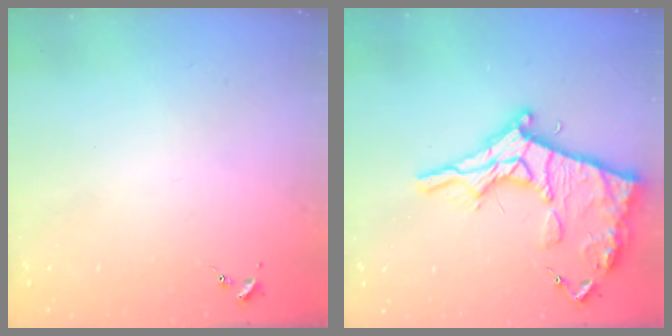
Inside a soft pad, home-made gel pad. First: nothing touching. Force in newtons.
{"total": 21.2, "press": 21.2, "slide": 1.8}